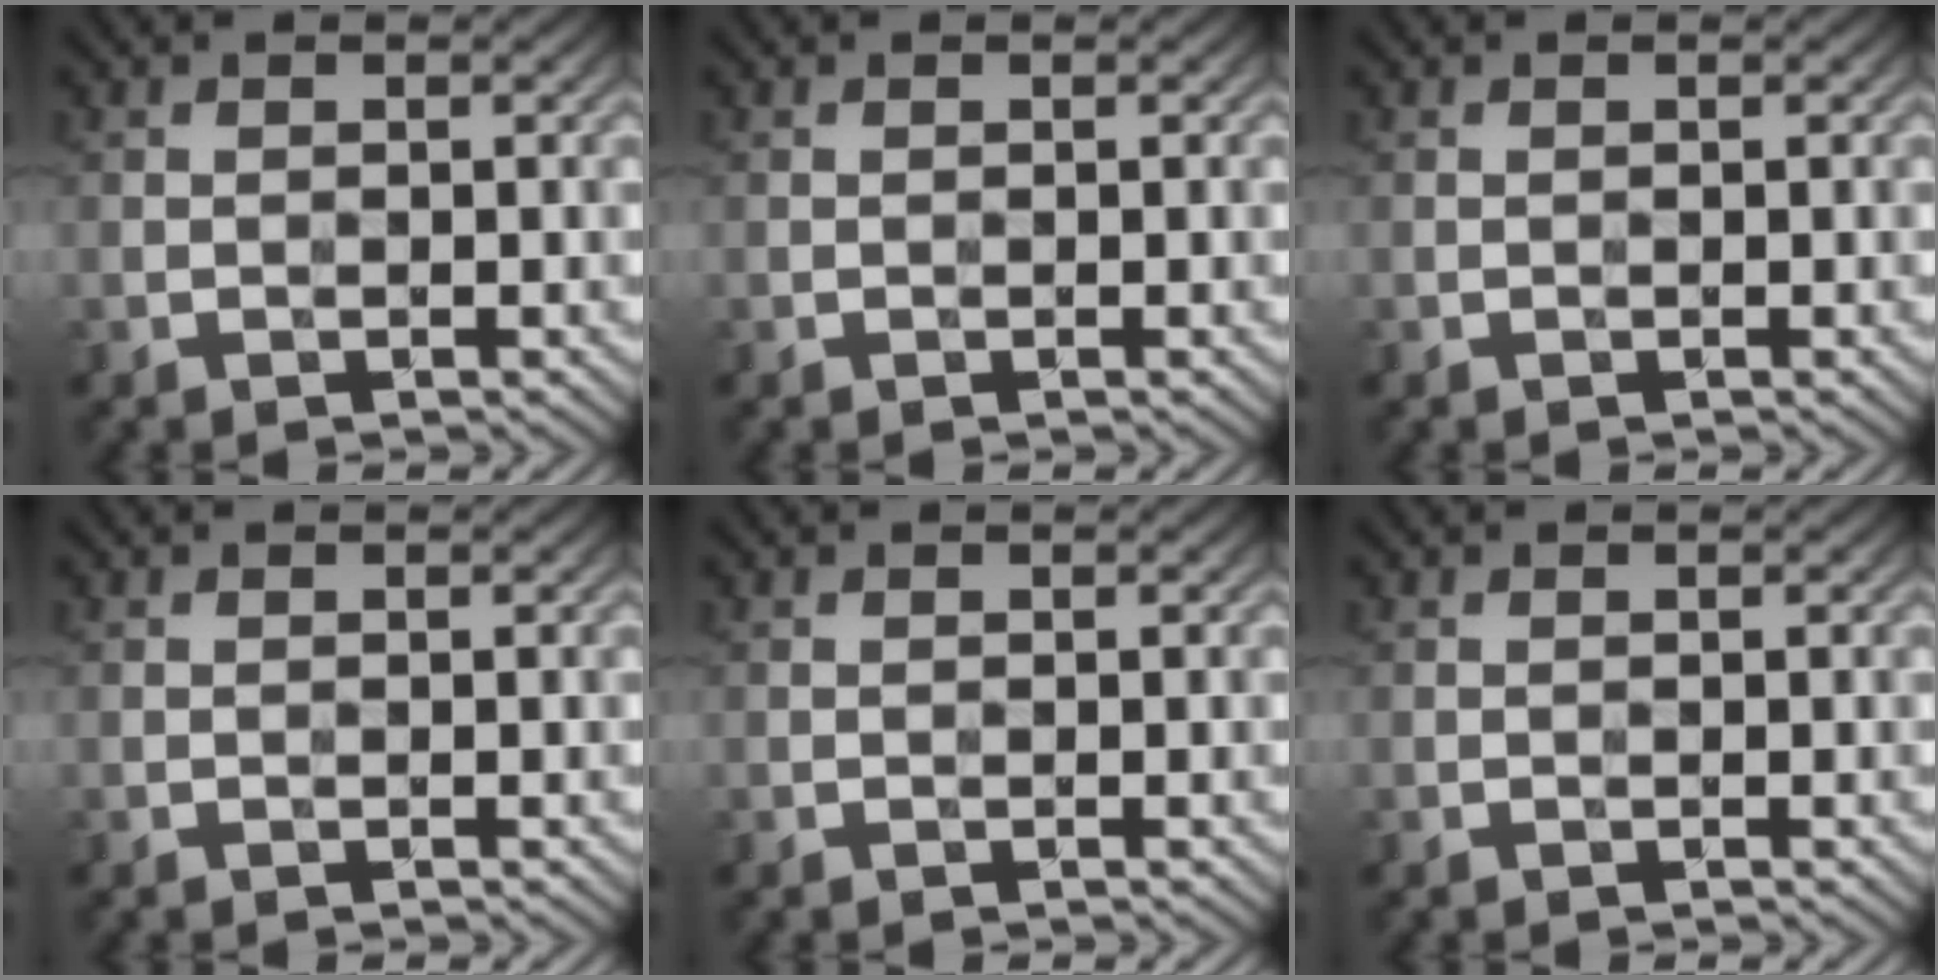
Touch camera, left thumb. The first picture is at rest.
{"total": 0.0}
{"total": 0.0}
{"total": 0.0}
{"total": 0.0}
{"total": 0.0}